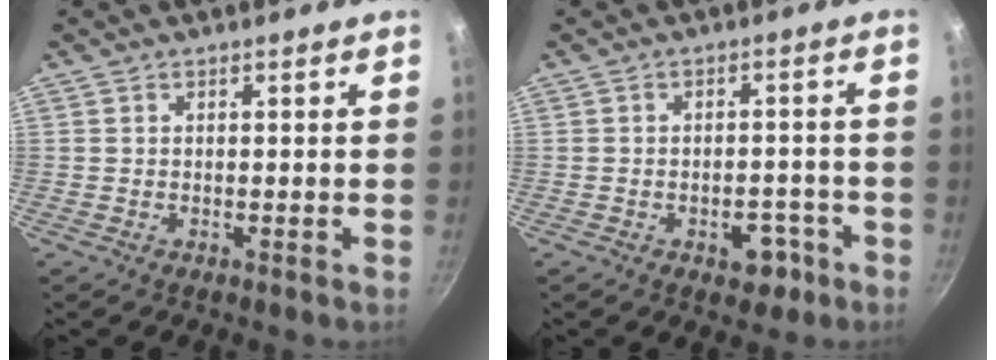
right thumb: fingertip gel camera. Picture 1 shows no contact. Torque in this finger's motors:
{"motor_torque": [0.69, 0.35, 0.53, -0.31, 0.04]}